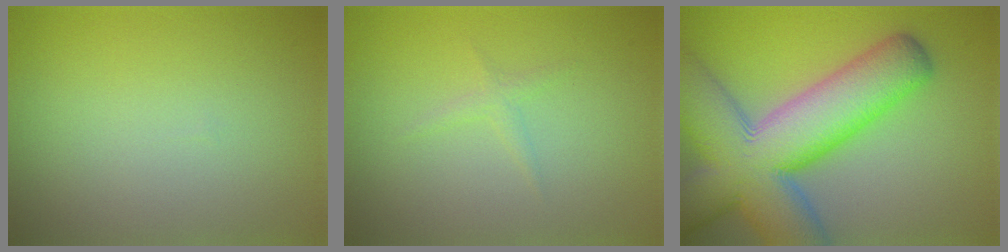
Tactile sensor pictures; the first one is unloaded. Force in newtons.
{"total": 0.9, "press": 0.9, "slide": 0.1}
{"total": 14.5, "press": 14.4, "slide": 0.8}